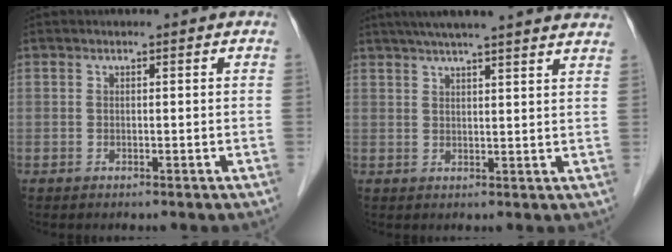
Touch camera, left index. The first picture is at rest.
{"total": 19.2, "force": [16.7, 0.7, 9.5], "torque": [-0.146, 0.030, 0.211]}